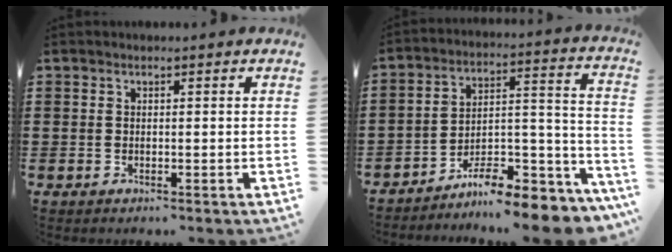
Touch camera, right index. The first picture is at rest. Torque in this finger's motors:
{"motor_torque": [2.14, 0.00, 0.62, 0.09]}